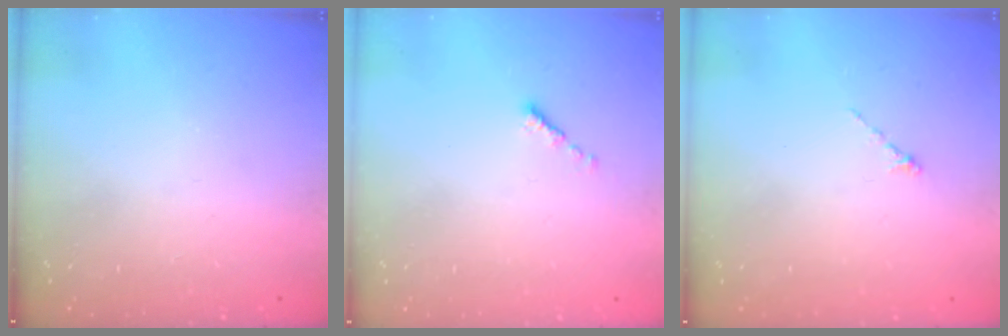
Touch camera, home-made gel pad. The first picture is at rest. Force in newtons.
{"total": 0.0}
{"total": 0.0}